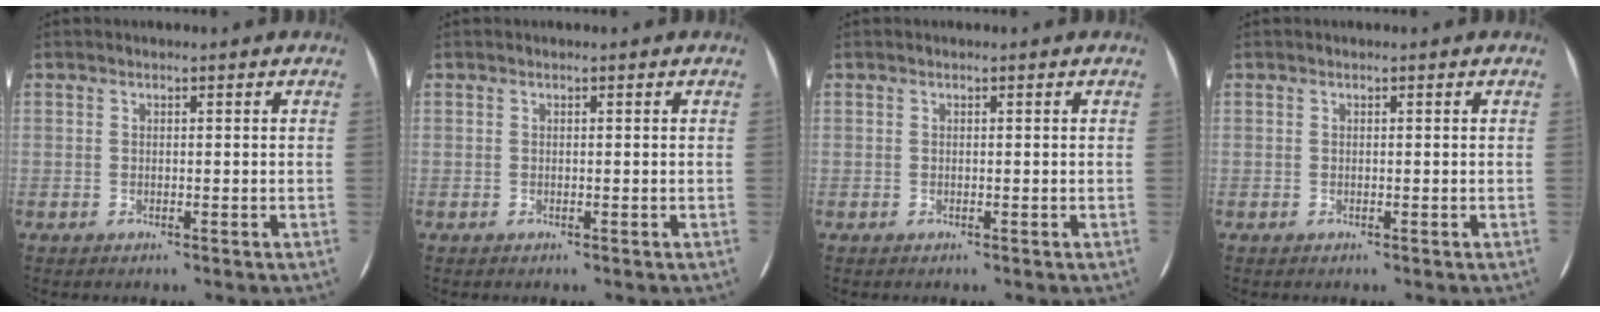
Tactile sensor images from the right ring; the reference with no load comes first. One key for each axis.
{"total": 0.0}
{"total": 0.0}
{"total": 0.0}